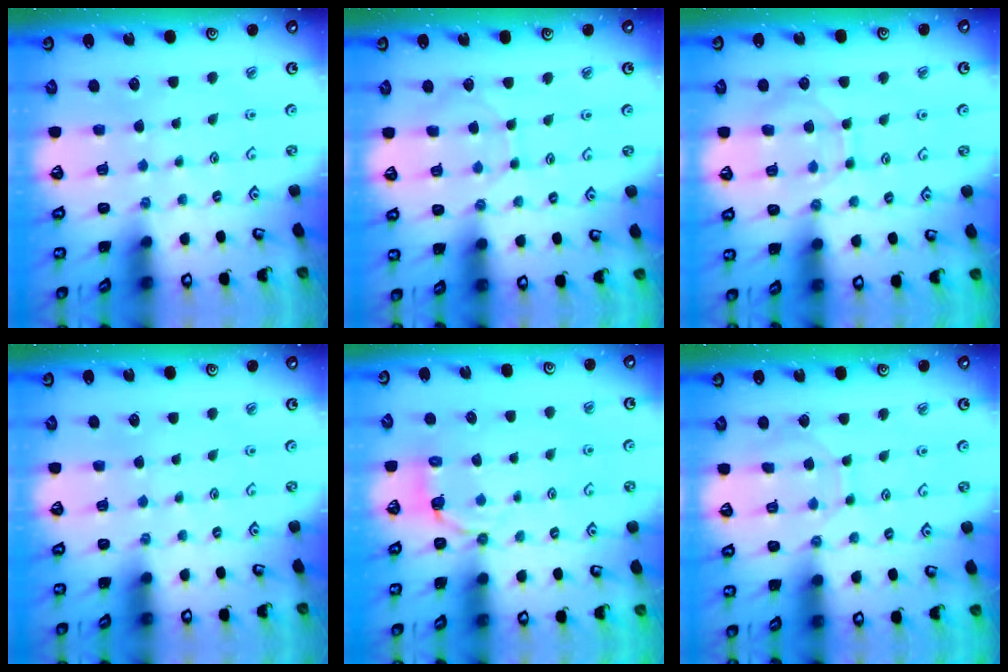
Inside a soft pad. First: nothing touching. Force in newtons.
{"total": 5.5, "press": 5.5, "slide": 0.7}
{"total": 9.9, "press": 9.8, "slide": 1.2}
{"total": 0.0}
{"total": 3.9, "press": 2.1, "slide": 3.3}
{"total": 6.9, "press": 6.9, "slide": 0.7}